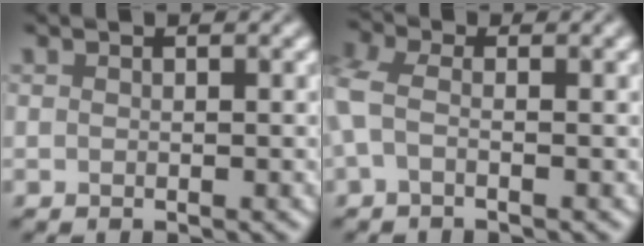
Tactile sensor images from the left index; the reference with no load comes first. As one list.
[{"total": 3.4, "force": [-0.5, 1.6, 3.0], "torque": [-0.086, 0.009, -0.011]}]